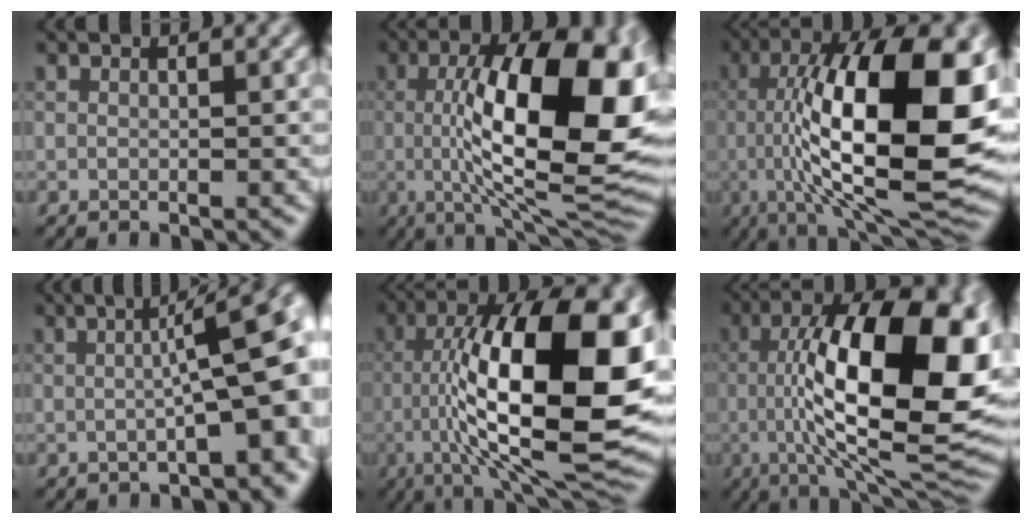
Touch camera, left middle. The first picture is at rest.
{"total": 15.1, "force": [0.6, 5.2, 14.1], "torque": [-0.202, 0.004, 0.005]}
{"total": 16.4, "force": [-0.2, 5.2, 15.6], "torque": [-0.244, 0.021, -0.005]}
{"total": 9.5, "force": [-0.6, 2.7, 9.0], "torque": [-0.109, 0.016, -0.010]}
{"total": 16.5, "force": [-0.9, 5.0, 15.7], "torque": [-0.246, 0.029, -0.014]}
{"total": 16.8, "force": [0.6, 5.8, 15.8], "torque": [-0.237, 0.019, 0.006]}